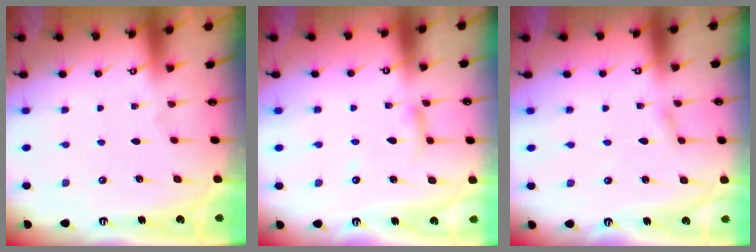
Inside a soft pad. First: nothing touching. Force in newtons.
{"total": 4.3, "press": 4.3, "slide": 0.4}
{"total": 2.3, "press": 2.3, "slide": 0.1}